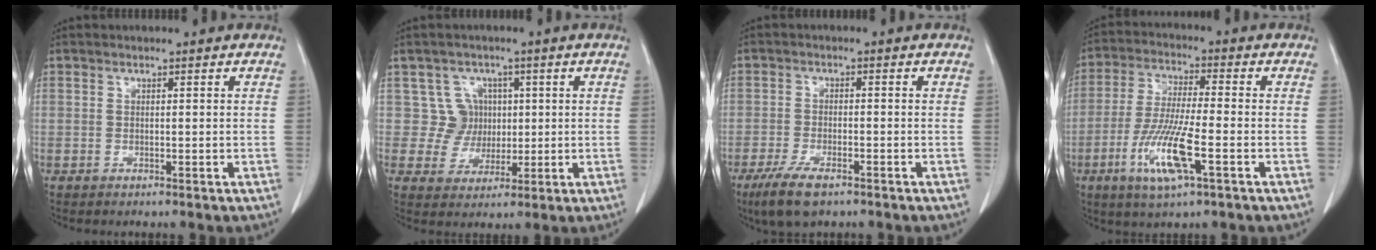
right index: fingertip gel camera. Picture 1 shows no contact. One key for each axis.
{"total": 5.3, "fx": 1.2, "fy": 5.2, "fz": 0.0, "tx": 0.013, "ty": 0.016, "tz": 0.023}
{"total": 6.8, "fx": -4.5, "fy": 2.1, "fz": 4.7, "tx": -0.094, "ty": -0.013, "tz": -0.076}
{"total": 11.4, "fx": -4.4, "fy": 1.5, "fz": 10.5, "tx": -0.213, "ty": -0.018, "tz": -0.082}